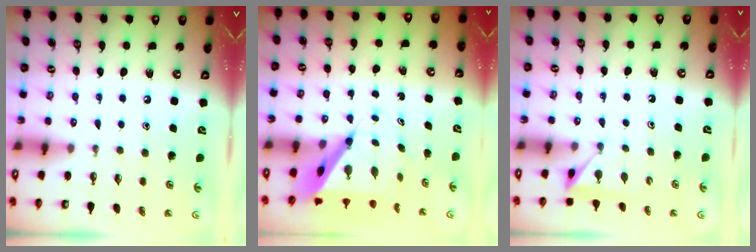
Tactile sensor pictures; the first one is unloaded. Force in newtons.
{"total": 7.7, "press": 7.6, "slide": 0.6}
{"total": 2.8, "press": 2.8, "slide": 0.5}